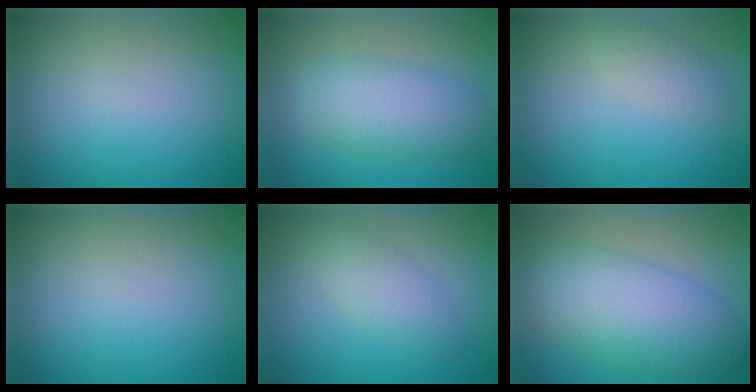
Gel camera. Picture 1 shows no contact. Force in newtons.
{"total": 4.4, "press": 4.4, "slide": 0.0}
{"total": 1.6, "press": 1.6, "slide": 0.1}
{"total": 0.0}
{"total": 2.5, "press": 2.5, "slide": 0.2}
{"total": 8.3, "press": 8.3, "slide": 0.2}